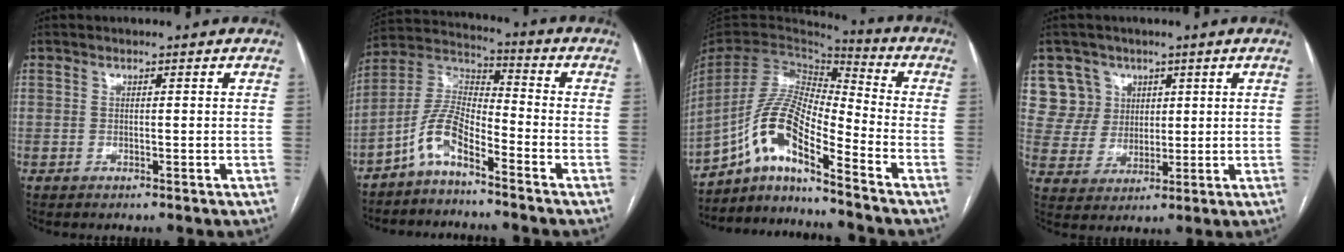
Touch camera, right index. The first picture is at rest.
{"total": 7.9, "force": [-5.1, 2.1, 5.6], "torque": [-0.128, 0.019, -0.110]}
{"total": 14.0, "force": [-8.2, 2.3, 11.1], "torque": [-0.225, 0.014, -0.151]}
{"total": 7.9, "force": [3.6, 7.0, 0.3], "torque": [-0.004, 0.018, 0.079]}